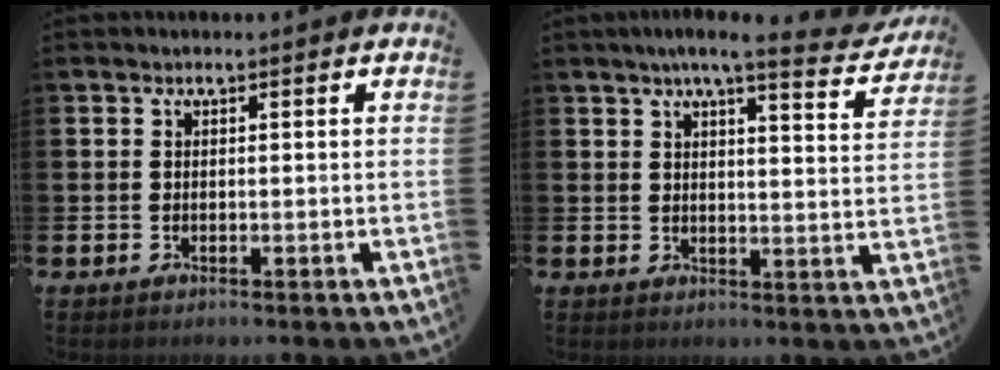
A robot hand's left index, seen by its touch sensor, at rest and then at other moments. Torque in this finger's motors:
{"motor_torque": [1.02, -1.12, 0.40, 0.16]}